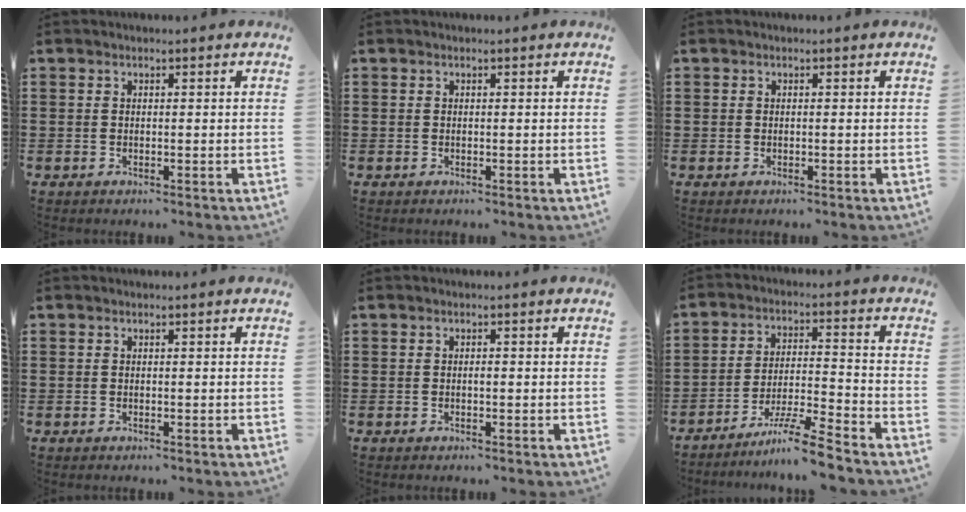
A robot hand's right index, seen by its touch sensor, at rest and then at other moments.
{"total": 0.0}
{"total": 0.0}
{"total": 0.0}
{"total": 0.7, "force": [0.0, 0.2, 0.7], "torque": [-0.014, -0.004, 0.000]}
{"total": 7.7, "force": [-6.5, -0.3, 4.1], "torque": [-0.079, -0.004, -0.126]}